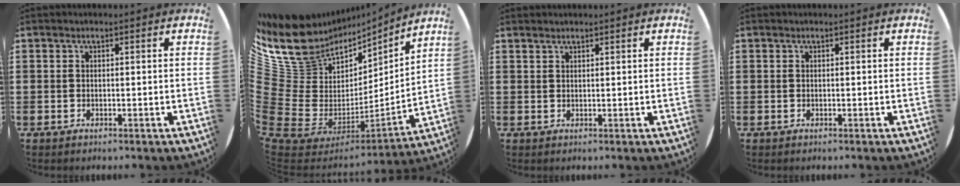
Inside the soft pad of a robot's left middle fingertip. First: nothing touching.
{"total": 10.4, "force": [5.3, 8.7, 2.3], "torque": [-0.125, -0.069, 0.097]}
{"total": 0.8, "force": [0.8, 0.1, -0.1], "torque": [0.002, 0.002, 0.016]}
{"total": 0.0}